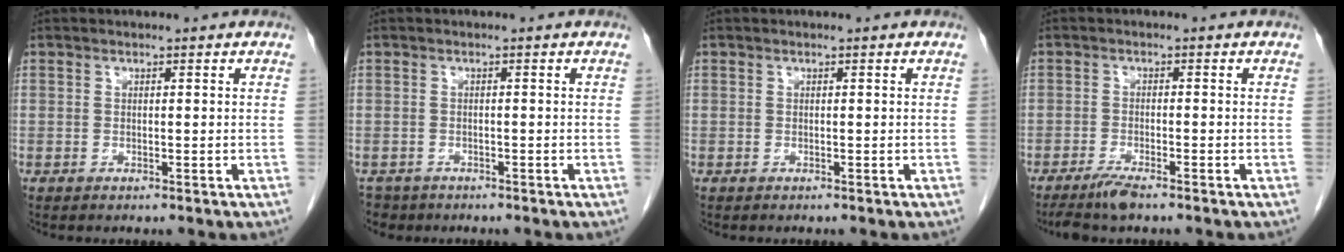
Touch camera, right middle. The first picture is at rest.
{"total": 3.1, "force": [-2.5, 1.8, 0.0], "torque": [-0.005, 0.000, -0.043]}
{"total": 0.0}
{"total": 3.7, "force": [-3.0, 0.3, 2.2], "torque": [-0.046, -0.008, -0.057]}